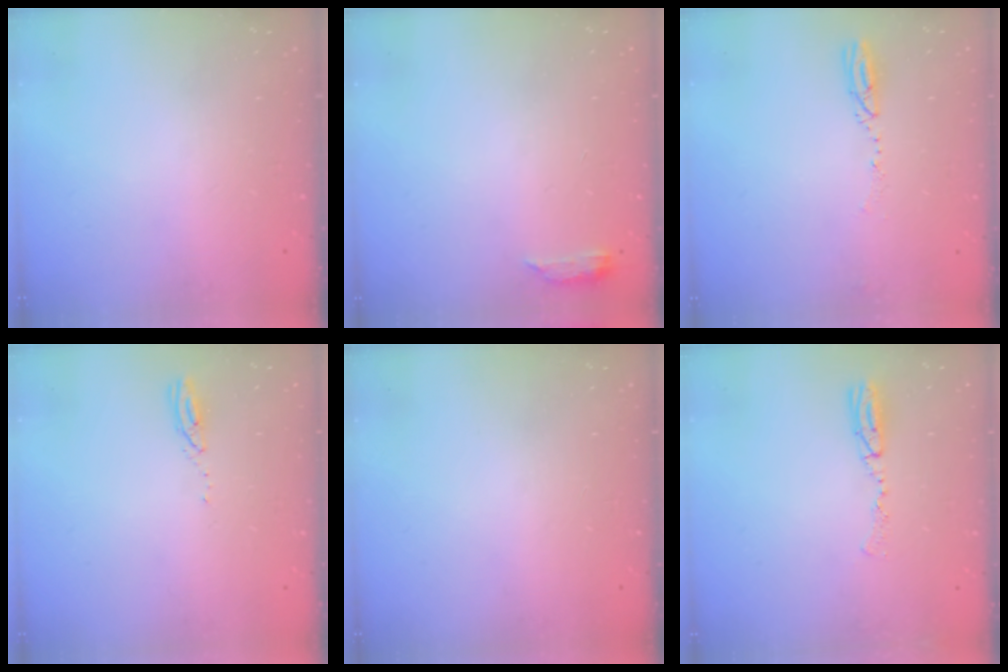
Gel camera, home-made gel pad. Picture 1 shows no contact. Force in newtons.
{"total": 3.5, "press": 3.5, "slide": 0.6}
{"total": 3.3, "press": 3.2, "slide": 0.8}
{"total": 3.0, "press": 3.0, "slide": 0.1}
{"total": 15.1, "press": 2.1, "slide": 14.9}
{"total": 5.6, "press": 5.3, "slide": 1.9}